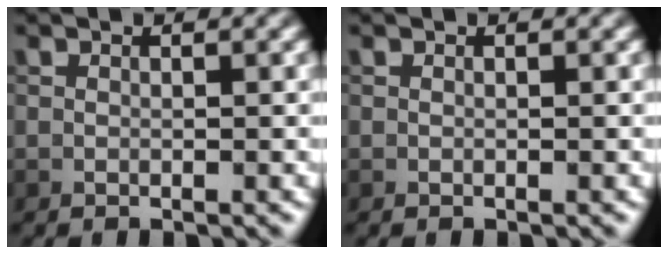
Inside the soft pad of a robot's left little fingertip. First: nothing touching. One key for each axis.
{"total": 0.0}